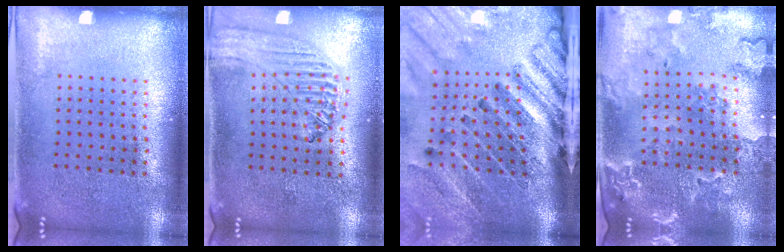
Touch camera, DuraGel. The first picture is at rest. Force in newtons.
{"total": 1.2, "press": 1.2, "slide": 0.1}
{"total": 4.5, "press": 3.4, "slide": 2.9}
{"total": 1.9, "press": 1.9, "slide": 0.3}